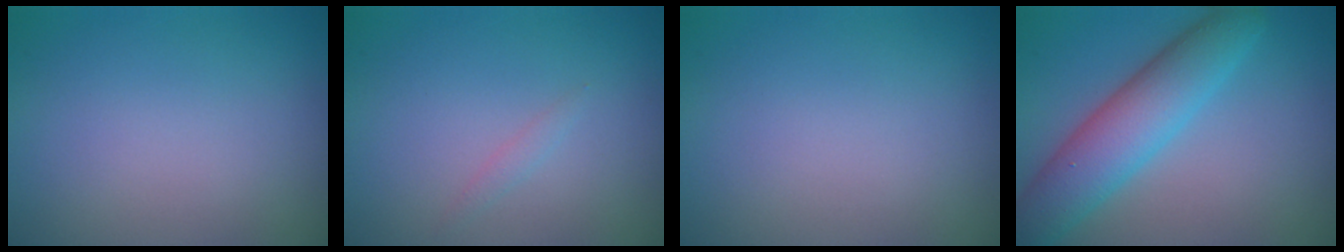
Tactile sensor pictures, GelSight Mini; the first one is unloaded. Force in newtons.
{"total": 0.6, "press": 0.6, "slide": 0.1}
{"total": 0.0}
{"total": 6.2, "press": 6.2, "slide": 0.1}